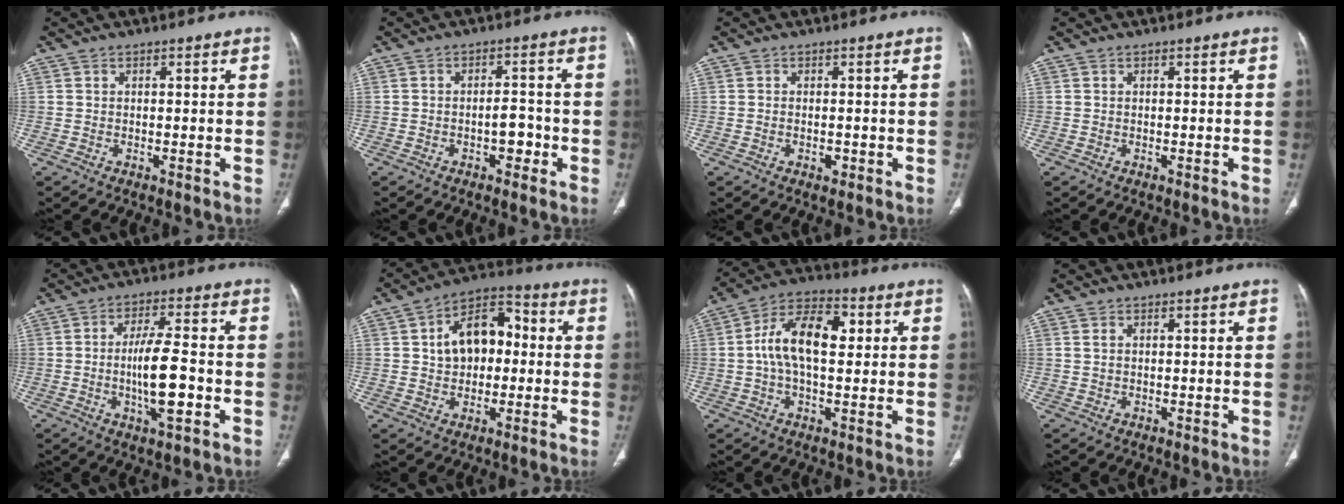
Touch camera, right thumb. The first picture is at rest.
{"total": 4.2, "force": [-1.6, 2.2, 3.2], "torque": [-0.035, 0.016, -0.022]}
{"total": 1.4, "force": [-0.5, 0.9, 0.9], "torque": [-0.014, 0.001, -0.006]}
{"total": 0.0}
{"total": 10.2, "force": [-2.0, 2.9, 9.6], "torque": [-0.170, 0.010, -0.035]}
{"total": 12.6, "force": [1.2, 8.4, 9.3], "torque": [-0.117, 0.030, 0.012]}
{"total": 12.6, "force": [1.6, 6.8, 10.5], "torque": [-0.187, 0.026, 0.022]}
{"total": 0.9, "force": [0.5, 0.4, 0.6], "torque": [-0.016, 0.007, 0.013]}